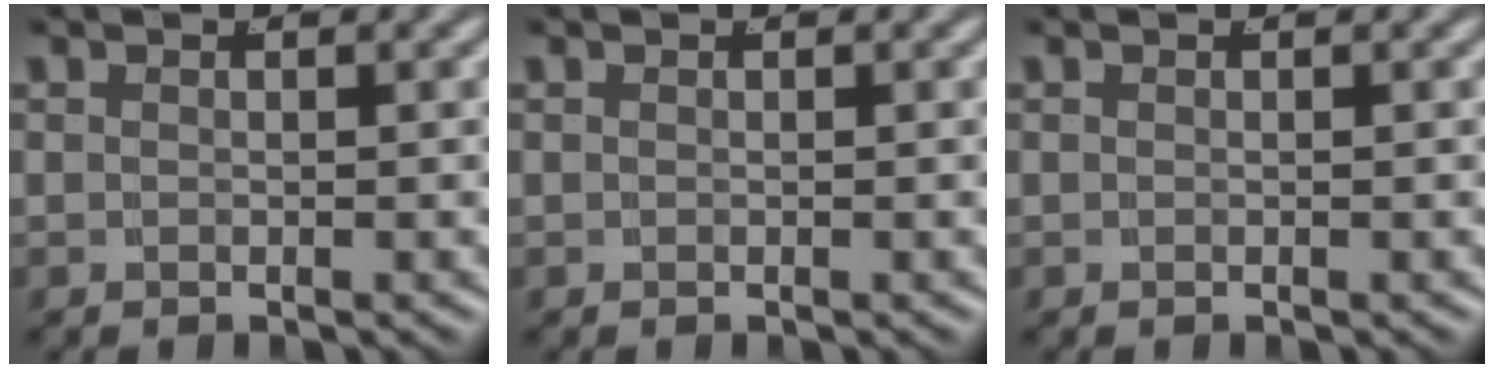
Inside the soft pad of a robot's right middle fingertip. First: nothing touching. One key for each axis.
{"total": 0.0}
{"total": 0.0}